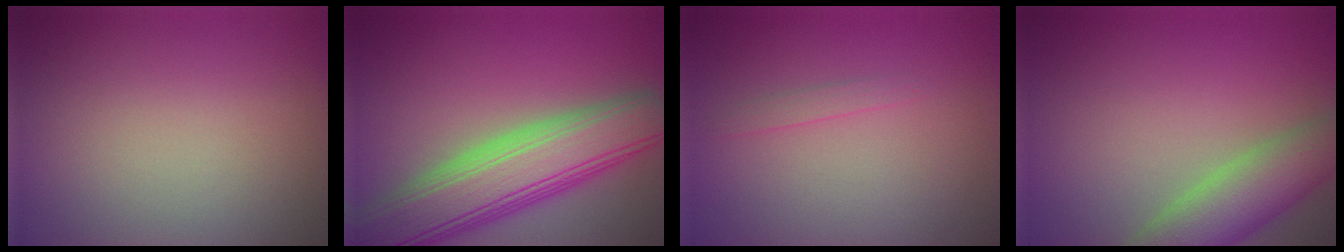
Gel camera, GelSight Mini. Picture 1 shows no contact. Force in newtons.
{"total": 9.5, "press": 9.5, "slide": 0.7}
{"total": 0.8, "press": 0.8, "slide": 0.1}
{"total": 6.1, "press": 6.1, "slide": 0.5}